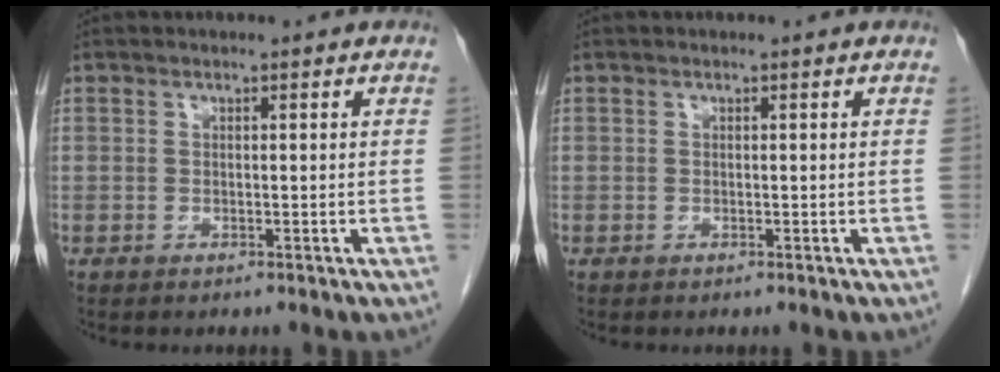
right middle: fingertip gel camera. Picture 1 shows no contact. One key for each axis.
{"total": 0.0}